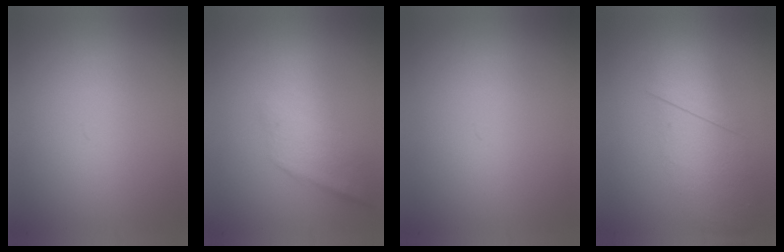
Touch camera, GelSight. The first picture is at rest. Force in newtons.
{"total": 2.2}
{"total": 0.0}
{"total": 2.8}